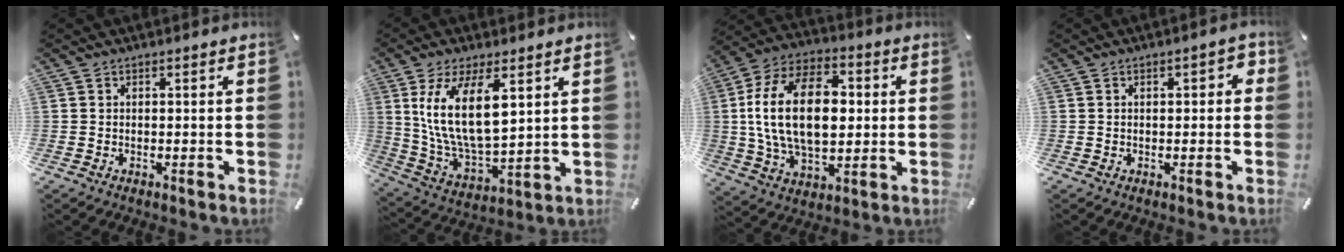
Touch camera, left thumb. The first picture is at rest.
{"total": 15.4, "force": [5.6, 6.9, 12.5], "torque": [-0.254, -0.020, 0.098]}
{"total": 22.0, "force": [1.3, 13.9, 17.0], "torque": [-0.351, 0.008, 0.016]}
{"total": 2.6, "force": [-0.1, 1.5, 2.1], "torque": [-0.032, 0.006, -0.005]}